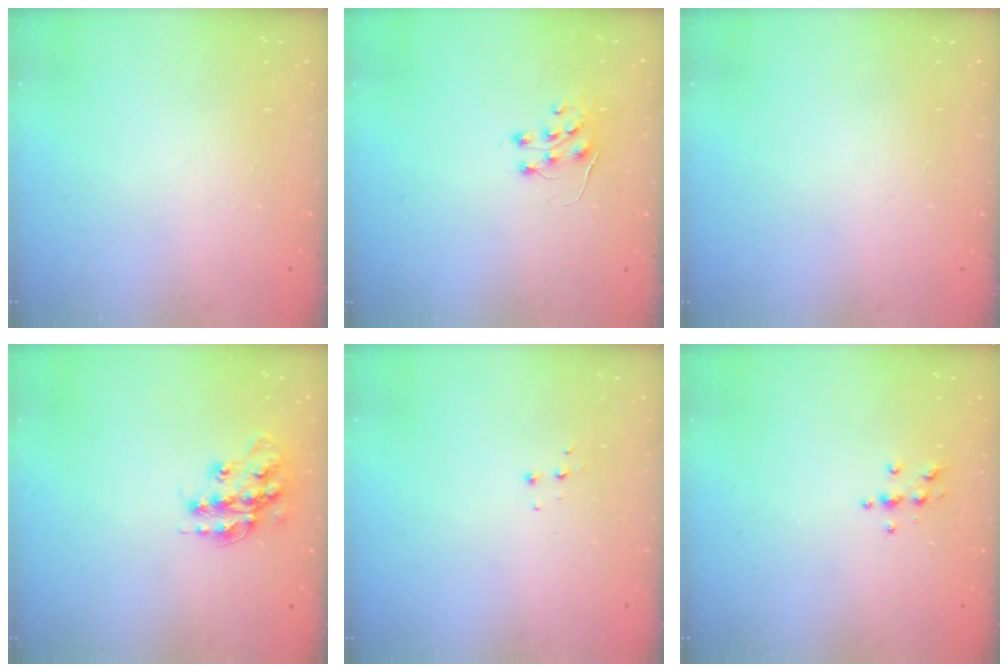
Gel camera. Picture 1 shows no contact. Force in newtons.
{"total": 7.1, "press": 7.1, "slide": 0.6}
{"total": 0.0}
{"total": 14.9, "press": 14.9, "slide": 0.9}
{"total": 3.7, "press": 3.7, "slide": 0.4}
{"total": 3.9, "press": 3.8, "slide": 0.4}